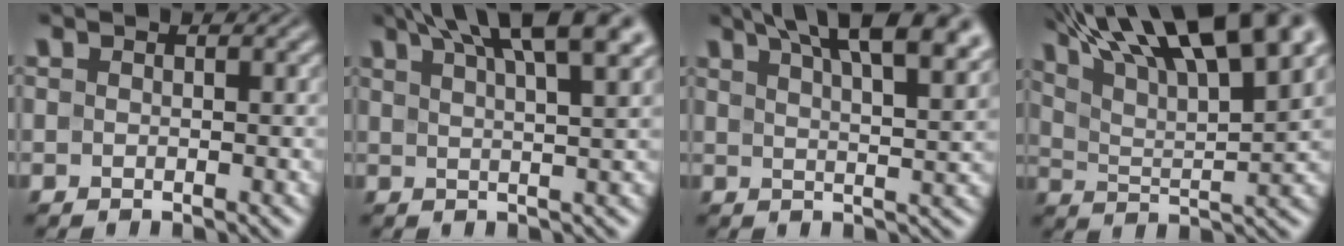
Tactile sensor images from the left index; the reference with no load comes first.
{"total": 10.0, "force": [6.7, 2.4, 7.0], "torque": [-0.074, 0.039, 0.070]}
{"total": 12.3, "force": [7.8, 4.2, 8.5], "torque": [-0.086, 0.044, 0.081]}
{"total": 15.1, "force": [10.3, 3.9, 10.4], "torque": [-0.153, 0.027, 0.146]}